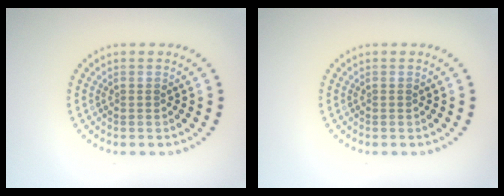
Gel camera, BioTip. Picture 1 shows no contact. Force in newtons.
{"total": 0.0}